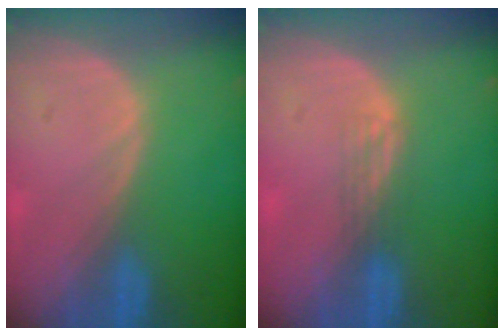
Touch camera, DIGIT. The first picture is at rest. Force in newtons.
{"total": 2.1, "press": 1.6, "slide": 1.3}